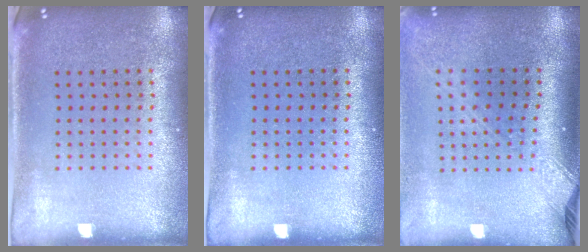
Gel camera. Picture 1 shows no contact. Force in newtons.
{"total": 0.0}
{"total": 2.2, "press": 1.7, "slide": 1.4}